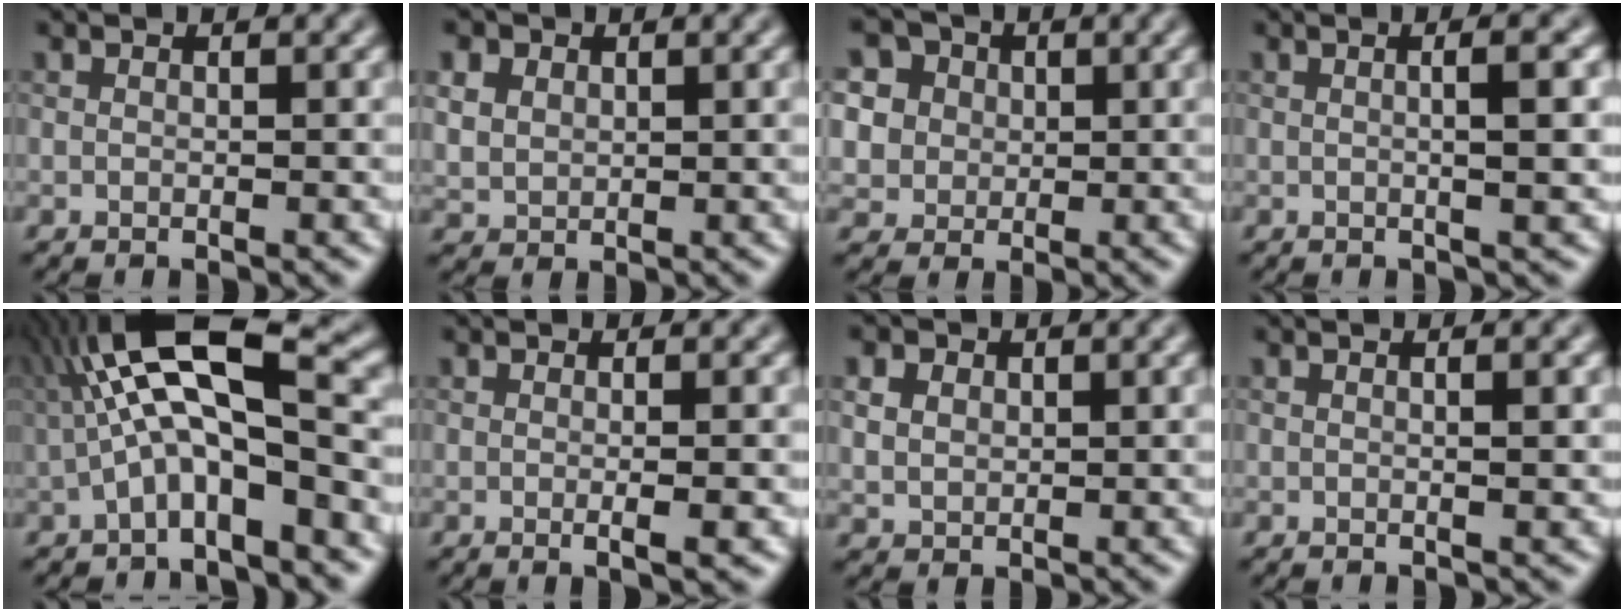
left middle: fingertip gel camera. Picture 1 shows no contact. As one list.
[{"total": 2.7, "force": [1.2, 2.2, 1.0], "torque": [-0.049, 0.009, 0.036]}, {"total": 8.2, "force": [3.7, 6.7, 3.0], "torque": [-0.091, 0.028, 0.063]}, {"total": 3.2, "force": [-0.1, 0.7, 3.2], "torque": [-0.037, 0.016, -0.001]}, {"total": 8.8, "force": [0.2, 2.9, 8.4], "torque": [-0.161, 0.027, 0.007]}, {"total": 1.9, "force": [-0.6, 0.2, 1.8], "torque": [-0.028, 0.002, -0.002]}, {"total": 2.4, "force": [0.8, 2.0, 1.1], "torque": [-0.044, 0.012, 0.021]}, {"total": 1.3, "force": [0.0, 0.4, 1.2], "torque": [-0.013, 0.006, -0.002]}]